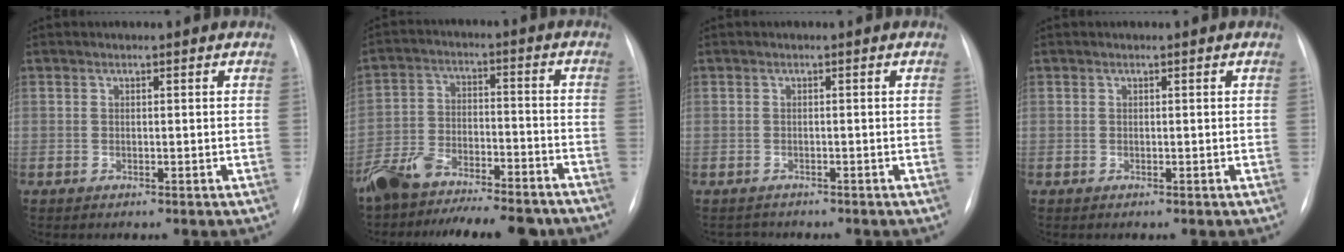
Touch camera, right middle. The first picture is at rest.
{"total": 17.8, "force": [-15.5, 5.2, 7.0], "torque": [-0.131, 0.016, -0.239]}
{"total": 1.4, "force": [-1.3, 0.4, -0.3], "torque": [0.005, -0.005, -0.018]}
{"total": 0.0}